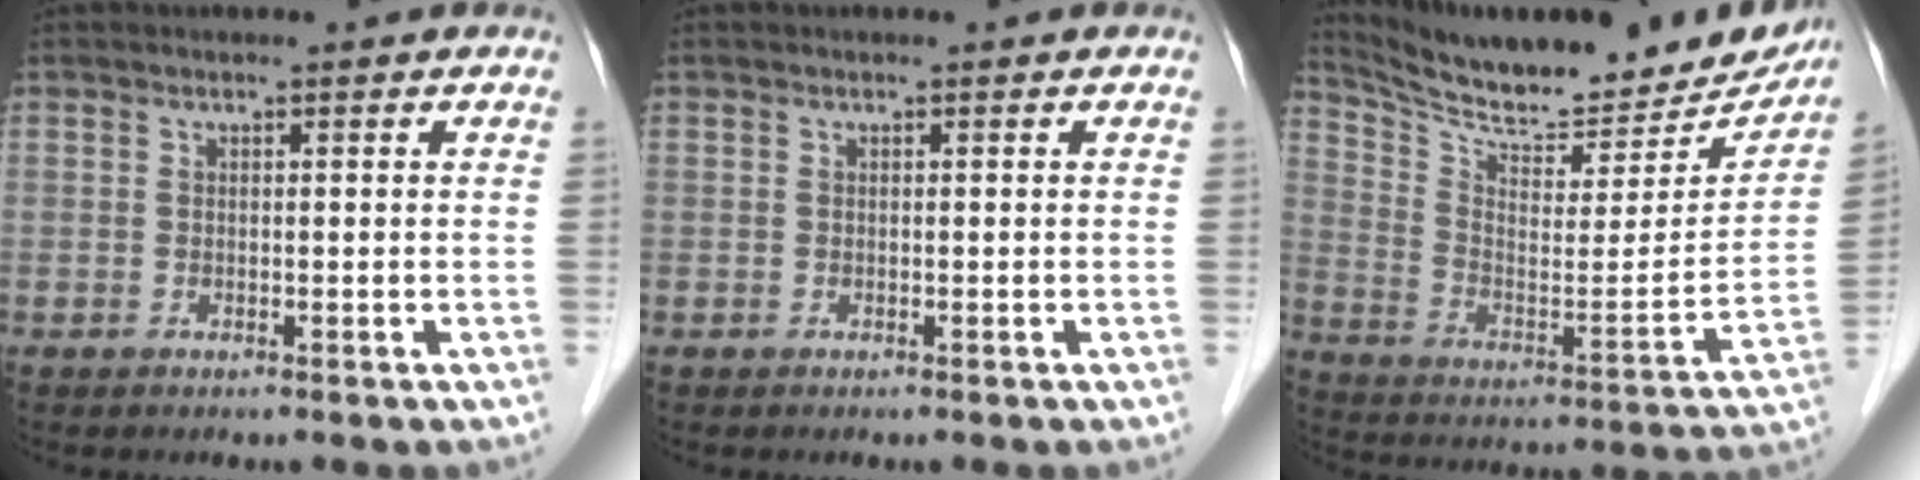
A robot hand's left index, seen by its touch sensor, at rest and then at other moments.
{"total": 0.0}
{"total": 23.5, "force": [21.4, 4.9, 8.4], "torque": [-0.139, -0.044, 0.308]}